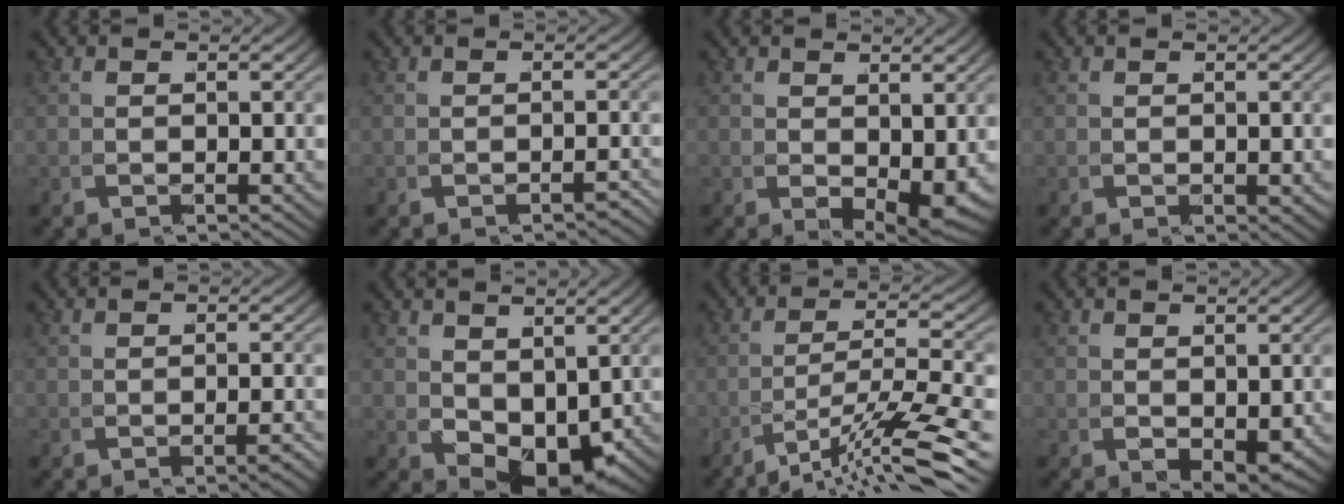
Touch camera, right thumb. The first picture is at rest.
{"total": 1.4, "force": [-1.4, -0.3, -0.2], "torque": [-0.015, -0.008, -0.019]}
{"total": 2.4, "force": [0.2, 0.7, 2.3], "torque": [-0.038, -0.013, 0.014]}
{"total": 0.0}
{"total": 1.1, "force": [-0.8, -0.6, 0.5], "torque": [-0.017, -0.004, -0.013]}
{"total": 5.4, "force": [-0.3, 3.6, 4.0], "torque": [-0.079, -0.024, 0.007]}
{"total": 3.9, "force": [-2.2, -0.4, 3.2], "torque": [-0.066, 0.000, -0.039]}
{"total": 1.5, "force": [0.1, 0.6, 1.4], "torque": [-0.025, -0.006, 0.008]}